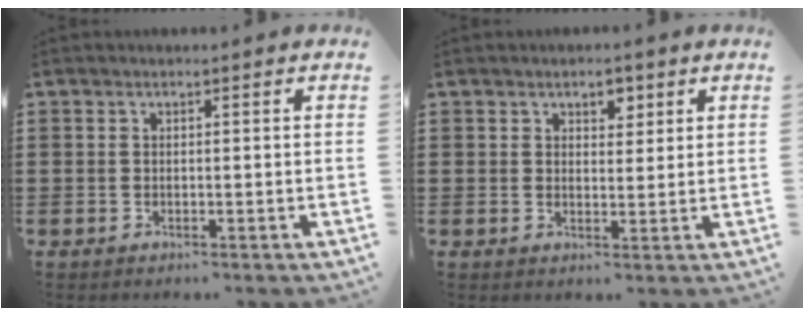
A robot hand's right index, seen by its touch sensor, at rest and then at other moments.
{"total": 2.9, "force": [1.8, 1.8, 1.3], "torque": [-0.016, 0.002, 0.029]}